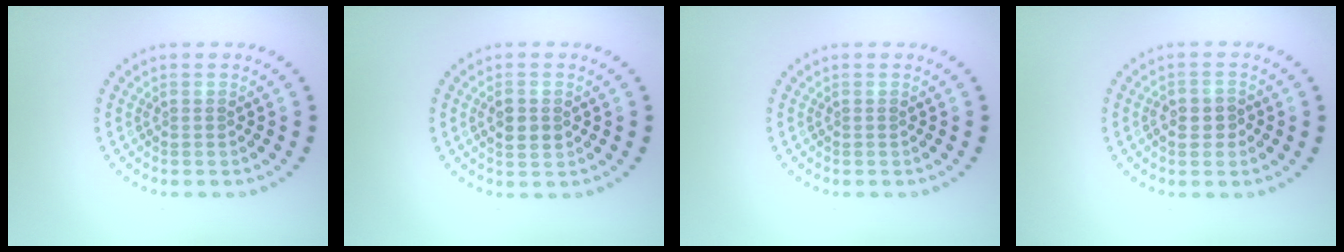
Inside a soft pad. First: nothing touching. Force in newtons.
{"total": 2.0, "press": 2.0, "slide": 0.2}
{"total": 0.0}
{"total": 2.2, "press": 2.1, "slide": 0.5}